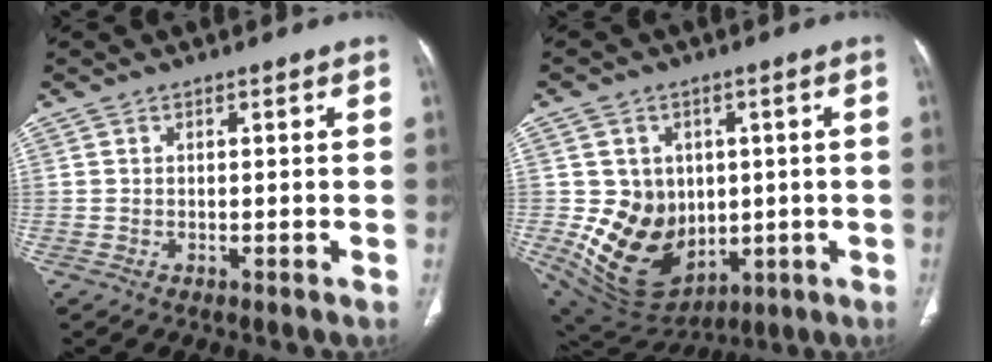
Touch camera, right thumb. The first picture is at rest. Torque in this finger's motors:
{"motor_torque": [-0.48, 1.54, 0.21, 0.27, 0.30]}